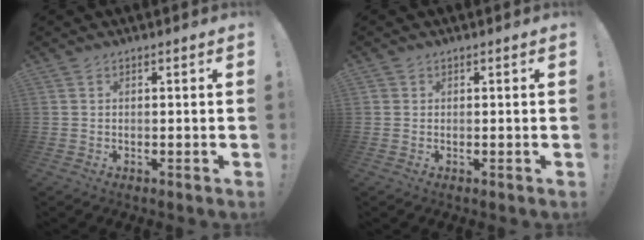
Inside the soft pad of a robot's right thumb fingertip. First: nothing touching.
{"total": 0.7, "force": [0.3, 0.6, 0.2], "torque": [-0.005, 0.001, 0.007]}